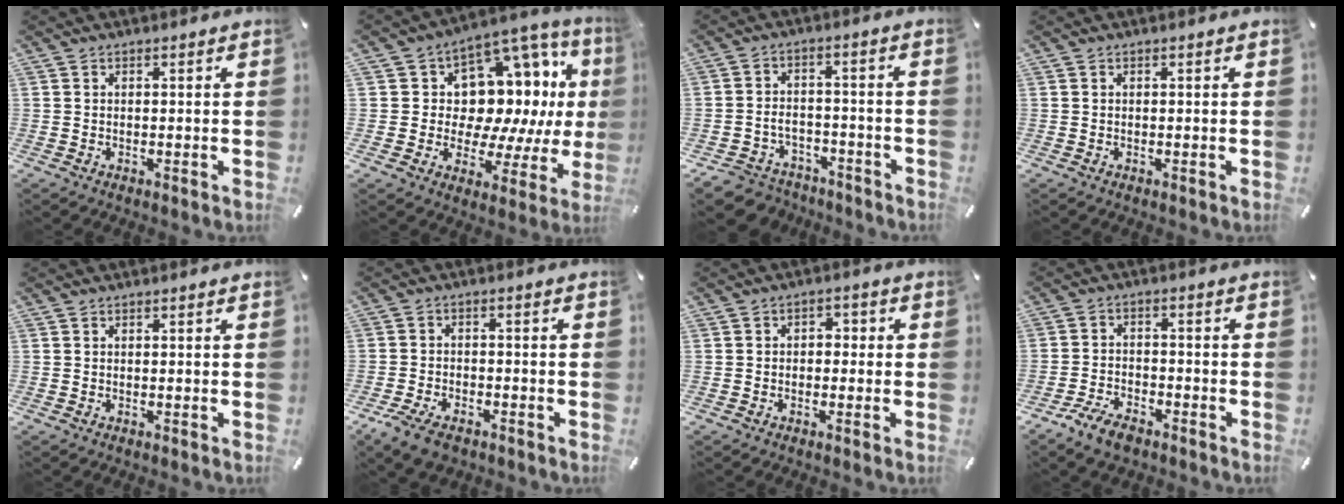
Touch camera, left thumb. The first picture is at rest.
{"total": 15.7, "force": [4.5, 11.7, 9.5], "torque": [-0.144, -0.052, 0.089]}
{"total": 5.8, "force": [-3.7, 4.2, 1.6], "torque": [-0.034, 0.018, -0.071]}
{"total": 0.0}
{"total": 0.0}
{"total": 5.8, "force": [-3.8, 3.2, 2.9], "torque": [-0.070, 0.015, -0.074]}
{"total": 2.9, "force": [-1.5, 2.1, 1.2], "torque": [-0.021, 0.015, -0.032]}
{"total": 6.2, "force": [-4.6, 3.1, 2.7], "torque": [-0.063, 0.021, -0.090]}